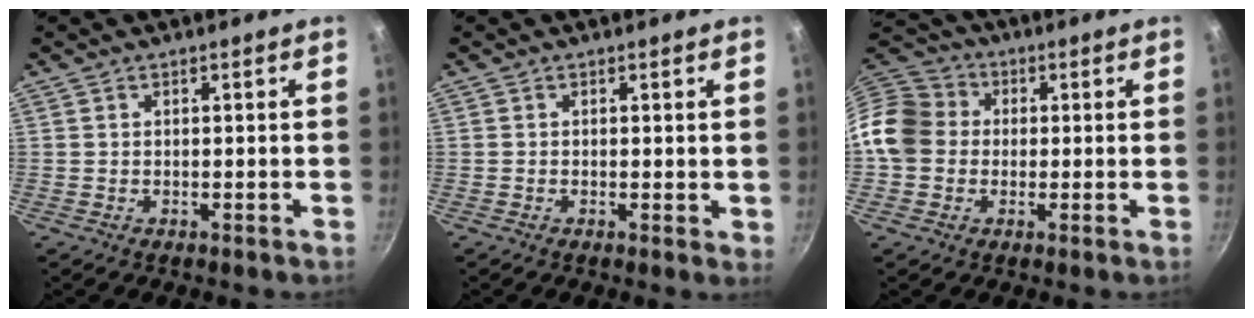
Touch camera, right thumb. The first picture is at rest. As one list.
[{"total": 1.1, "force": [0.1, 0.5, 1.0], "torque": [-0.012, -0.003, -0.001]}, {"total": 10.8, "force": [0.1, 9.4, 5.3], "torque": [-0.070, 0.024, -0.019]}]